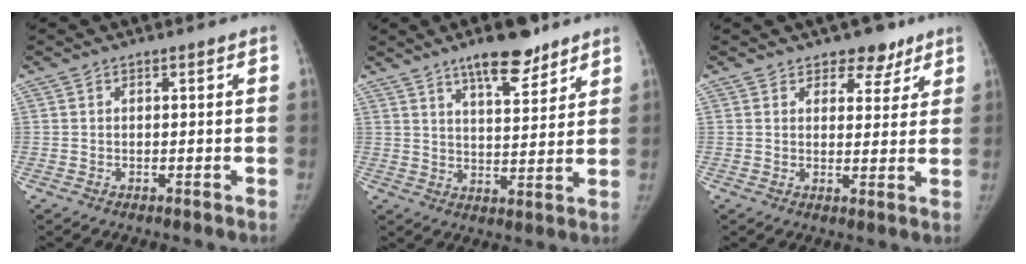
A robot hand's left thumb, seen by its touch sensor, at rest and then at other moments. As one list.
[{"total": 10.4, "force": [7.4, 3.4, 6.5], "torque": [-0.077, -0.046, 0.117]}, {"total": 5.5, "force": [4.0, 3.4, 1.8], "torque": [0.013, -0.021, 0.056]}]